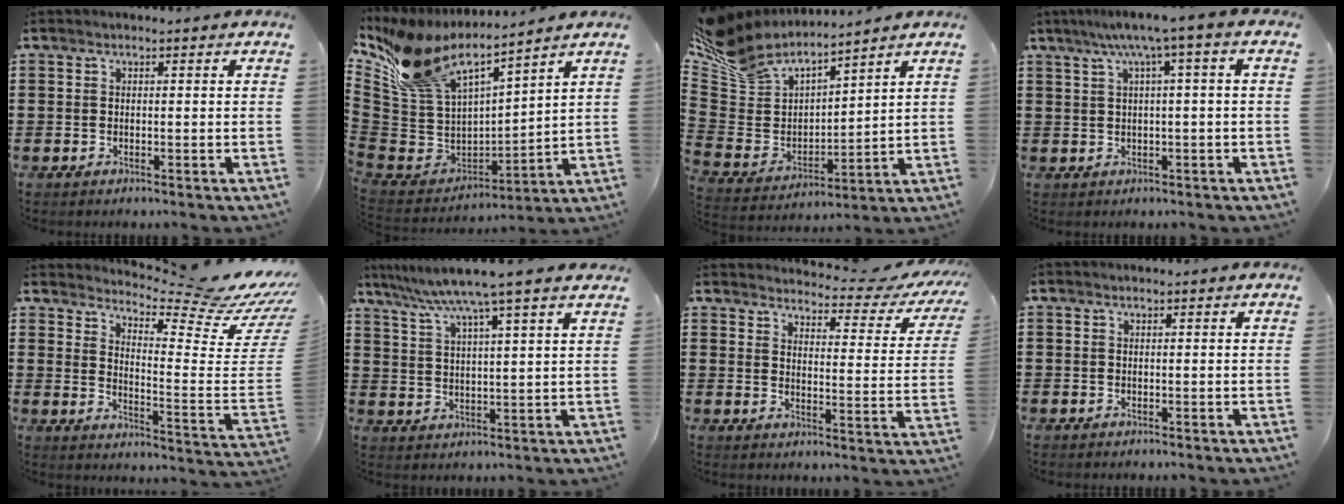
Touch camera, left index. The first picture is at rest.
{"total": 10.4, "force": [8.4, 3.6, 5.0], "torque": [-0.144, -0.055, 0.151]}
{"total": 6.7, "force": [6.1, 2.6, 0.6], "torque": [-0.057, -0.051, 0.109]}
{"total": 4.2, "force": [0.7, -0.4, 4.1], "torque": [-0.080, -0.002, 0.005]}
{"total": 7.8, "force": [6.9, 0.1, 3.7], "torque": [-0.072, -0.076, 0.109]}
{"total": 7.3, "force": [5.9, -0.9, 4.1], "torque": [-0.099, -0.029, 0.098]}
{"total": 3.8, "force": [3.4, 0.3, 1.6], "torque": [-0.037, -0.032, 0.048]}
{"total": 0.0}